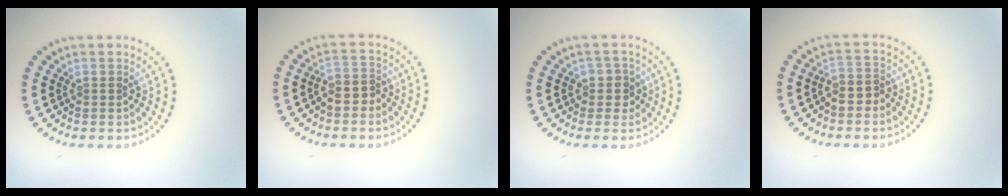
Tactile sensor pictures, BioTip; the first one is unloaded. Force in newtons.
{"total": 1.4, "press": 1.3, "slide": 0.7}
{"total": 1.9, "press": 1.6, "slide": 1.1}
{"total": 1.4, "press": 1.3, "slide": 0.7}